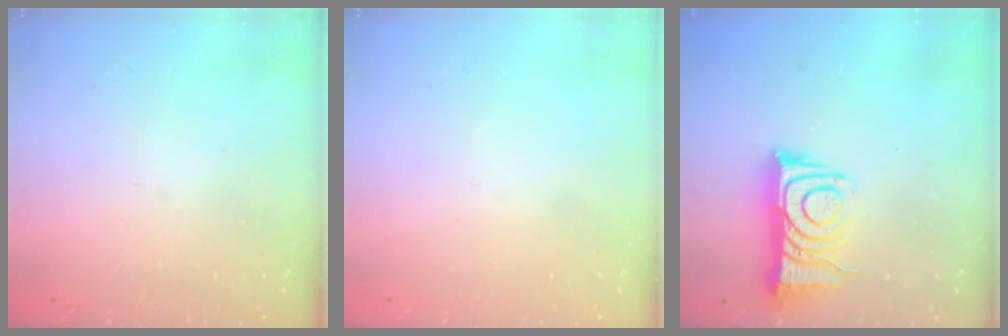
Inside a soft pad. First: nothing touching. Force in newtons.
{"total": 1.5, "press": 1.5, "slide": 0.1}
{"total": 11.4, "press": 11.3, "slide": 1.0}